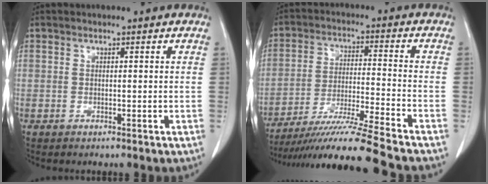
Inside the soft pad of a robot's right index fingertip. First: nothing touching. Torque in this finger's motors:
{"motor_torque": [1.09, -1.05, 0.68, 0.20]}